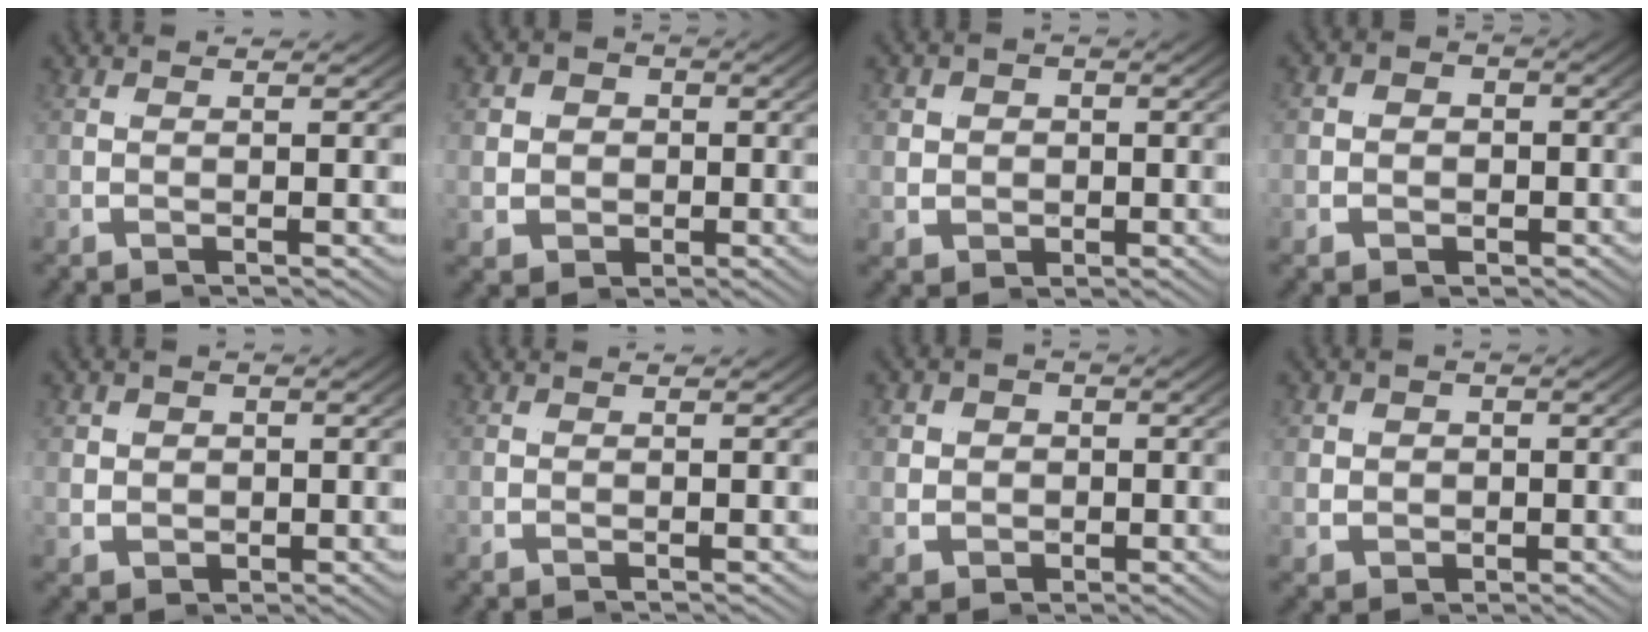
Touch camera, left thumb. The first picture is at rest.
{"total": 9.0, "force": [1.5, 7.4, 4.8], "torque": [-0.082, -0.003, 0.016]}
{"total": 4.2, "force": [0.8, 3.6, 1.9], "torque": [-0.031, -0.007, 0.015]}
{"total": 7.6, "force": [-0.1, 6.2, 4.5], "torque": [-0.070, -0.018, 0.001]}
{"total": 3.0, "force": [0.7, 2.6, 1.3], "torque": [-0.025, -0.008, 0.016]}
{"total": 0.0}
{"total": 4.8, "force": [0.9, 4.1, 2.3], "torque": [-0.039, -0.008, 0.017]}
{"total": 3.0, "force": [0.6, 2.7, 1.3], "torque": [-0.021, -0.007, 0.014]}